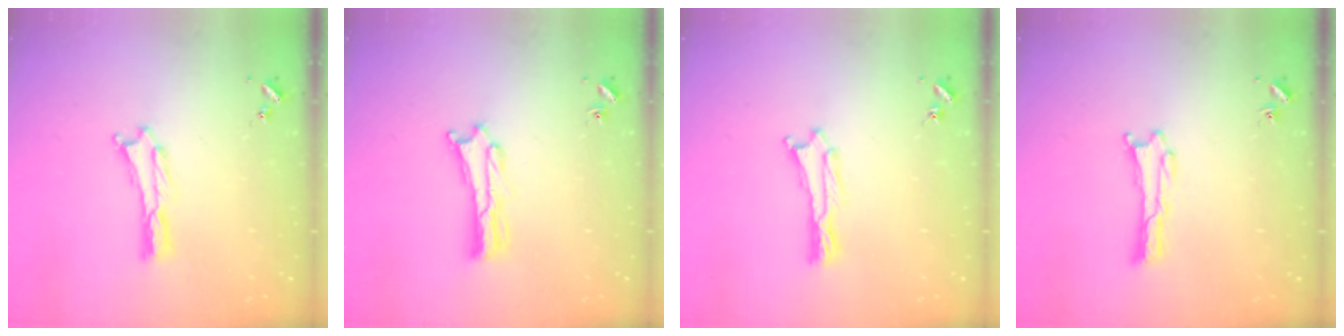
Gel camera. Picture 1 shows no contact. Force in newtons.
{"total": 1.8, "press": 1.8, "slide": 0.3}
{"total": 0.6, "press": 0.6, "slide": 0.1}
{"total": 0.0}